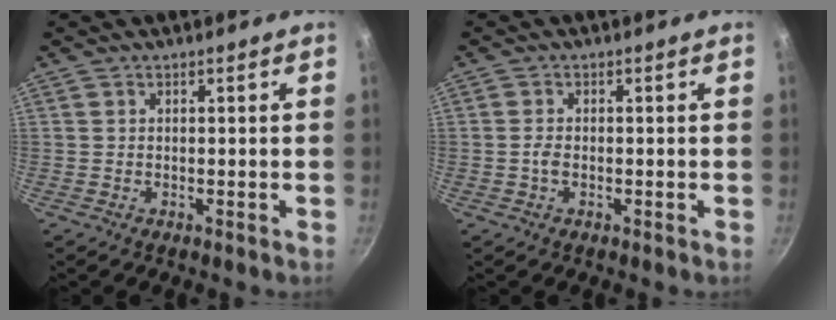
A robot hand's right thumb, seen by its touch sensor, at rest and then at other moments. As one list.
[{"total": 1.8, "force": [-0.5, 1.0, 1.4], "torque": [-0.030, 0.007, -0.011]}]